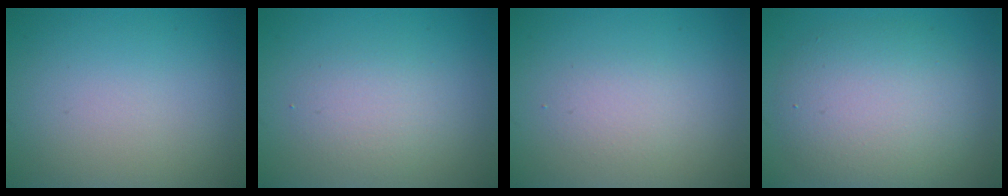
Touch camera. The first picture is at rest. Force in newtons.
{"total": 2.2, "press": 2.2, "slide": 0.1}
{"total": 1.5, "press": 1.5, "slide": 0.2}
{"total": 6.4, "press": 6.4, "slide": 0.1}